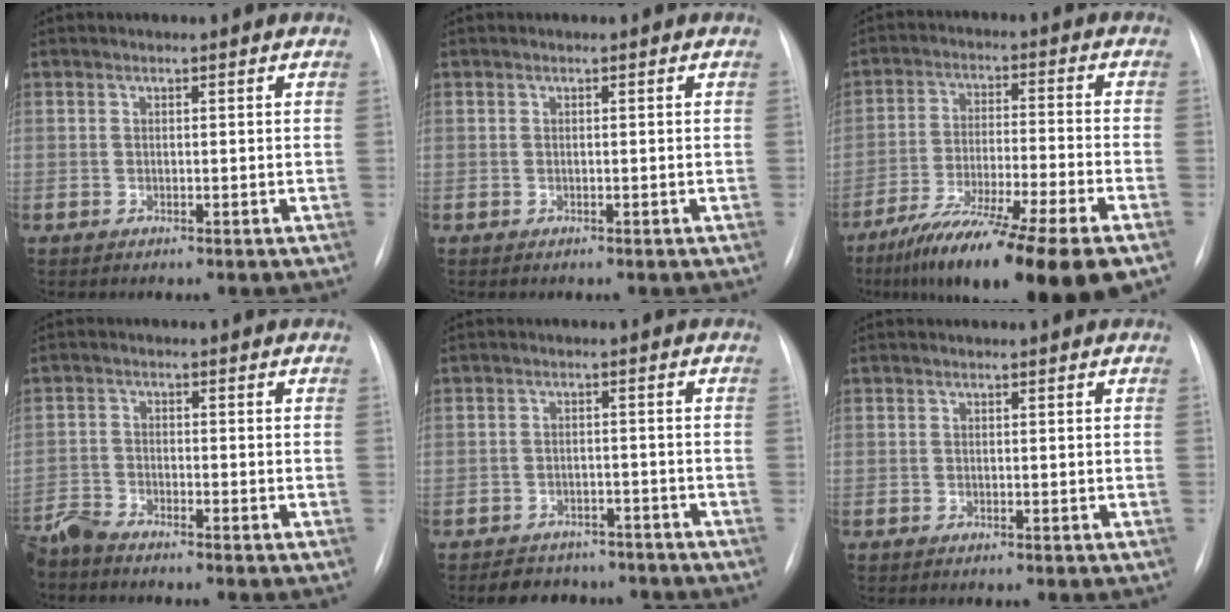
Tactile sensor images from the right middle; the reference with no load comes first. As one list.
[{"total": 0.0}, {"total": 19.1, "force": [-13.2, 0.4, 13.8], "torque": [-0.194, -0.040, -0.220]}, {"total": 4.6, "force": [-4.4, 0.1, 1.2], "torque": [-0.022, -0.019, -0.089]}, {"total": 7.6, "force": [-6.5, 3.8, 1.2], "torque": [-0.010, 0.010, -0.084]}, {"total": 0.0}]